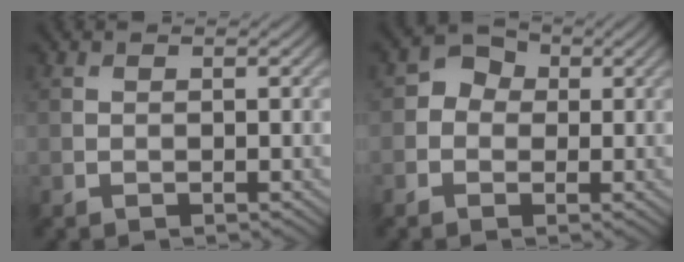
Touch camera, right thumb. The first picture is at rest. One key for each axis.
{"total": 2.9, "fx": -0.1, "fy": 2.6, "fz": 1.2, "tx": -0.015, "ty": 0.006, "tz": -0.011}